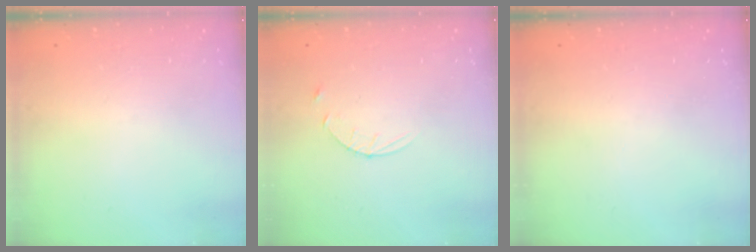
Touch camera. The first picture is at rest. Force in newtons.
{"total": 4.9, "press": 4.9, "slide": 0.6}
{"total": 0.0}